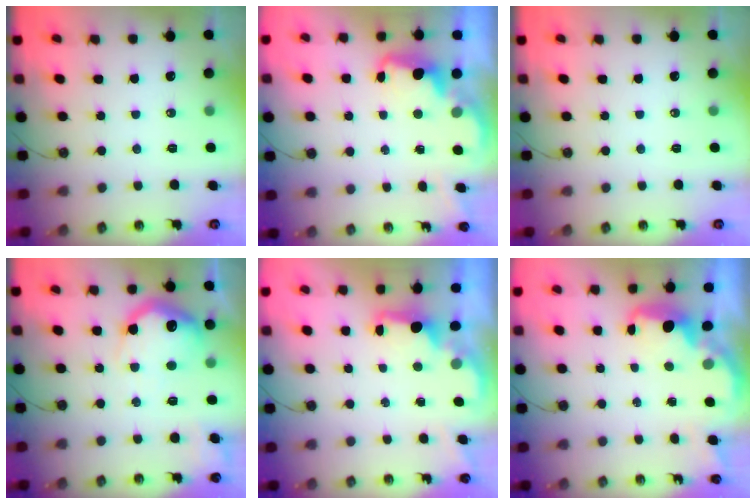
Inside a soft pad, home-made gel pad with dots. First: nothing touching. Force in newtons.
{"total": 2.6, "press": 2.5, "slide": 0.6}
{"total": 0.0}
{"total": 18.5, "press": 18.4, "slide": 1.6}
{"total": 1.7, "press": 1.6, "slide": 0.6}
{"total": 3.0, "press": 2.9, "slide": 0.6}